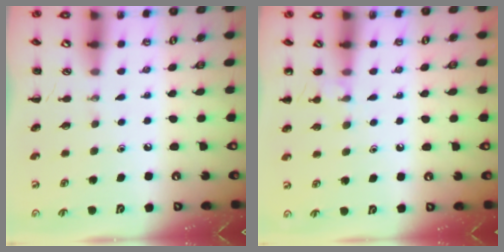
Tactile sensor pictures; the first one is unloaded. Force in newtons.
{"total": 6.5, "press": 6.2, "slide": 2.0}